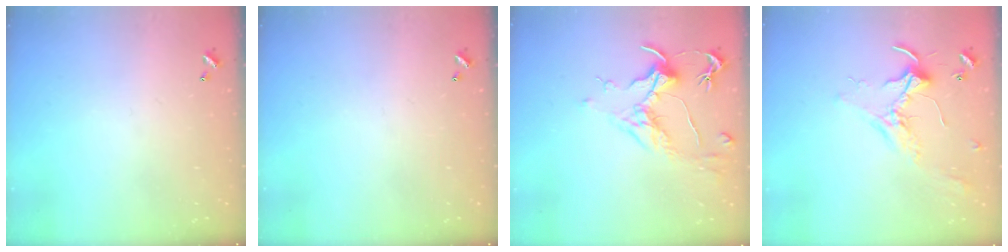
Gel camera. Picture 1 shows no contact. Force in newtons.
{"total": 0.0}
{"total": 1.7, "press": 1.5, "slide": 0.9}
{"total": 2.3, "press": 2.3, "slide": 0.5}